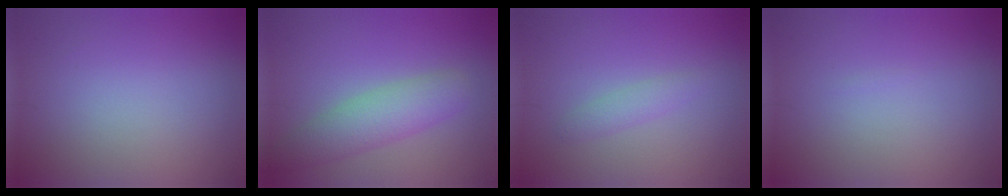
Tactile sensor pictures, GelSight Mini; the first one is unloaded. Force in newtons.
{"total": 4.1, "press": 4.1, "slide": 0.3}
{"total": 1.3, "press": 1.3, "slide": 0.0}
{"total": 0.0}